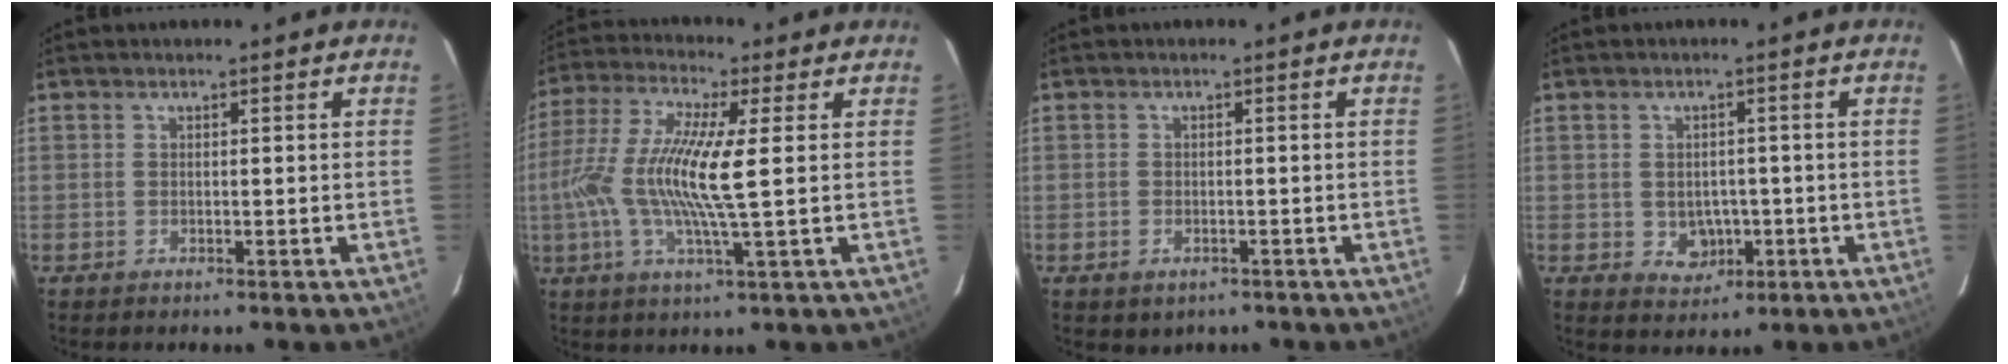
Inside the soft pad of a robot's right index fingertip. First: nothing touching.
{"total": 12.2, "force": [-0.5, -0.3, 12.2], "torque": [-0.240, -0.004, -0.014]}
{"total": 2.5, "force": [-1.1, 2.1, 1.0], "torque": [-0.019, -0.006, -0.008]}
{"total": 4.7, "force": [-0.9, 4.1, 2.0], "torque": [-0.043, 0.006, 0.003]}